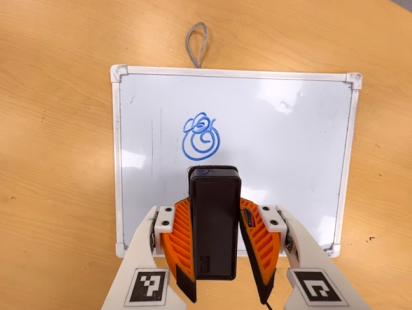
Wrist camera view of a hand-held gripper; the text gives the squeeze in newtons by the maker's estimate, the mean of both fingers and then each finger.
{"total": 6.1, "left": 5.0, "right": 7.2}